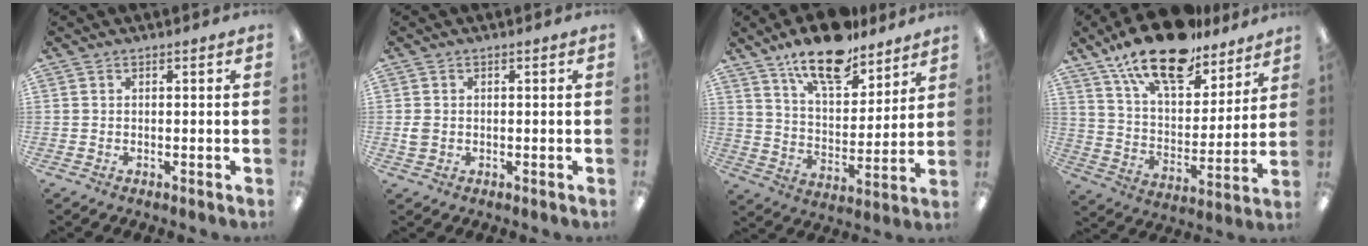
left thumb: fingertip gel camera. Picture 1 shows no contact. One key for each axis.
{"total": 2.3, "fx": 0.0, "fy": 1.9, "fz": 1.2, "tx": -0.013, "ty": 0.002, "tz": -0.001}
{"total": 15.4, "fx": 12.6, "fy": 5.5, "fz": 7.1, "tx": -0.122, "ty": -0.076, "tz": 0.221}
{"total": 19.6, "fx": 15.2, "fy": 7.6, "fz": 9.8, "tx": -0.174, "ty": -0.096, "tz": 0.266}